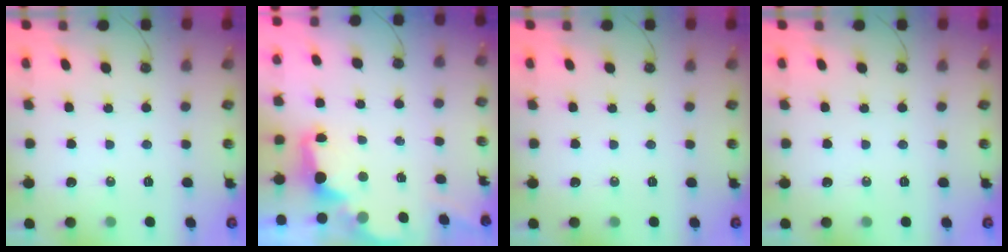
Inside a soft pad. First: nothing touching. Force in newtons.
{"total": 2.8, "press": 2.6, "slide": 0.8}
{"total": 0.0}
{"total": 0.0}